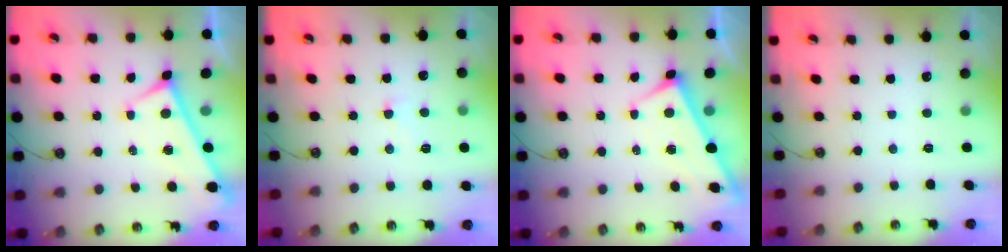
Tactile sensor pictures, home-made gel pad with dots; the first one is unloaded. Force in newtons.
{"total": 2.3, "press": 2.2, "slide": 0.6}
{"total": 2.9, "press": 2.9, "slide": 0.1}
{"total": 0.0}